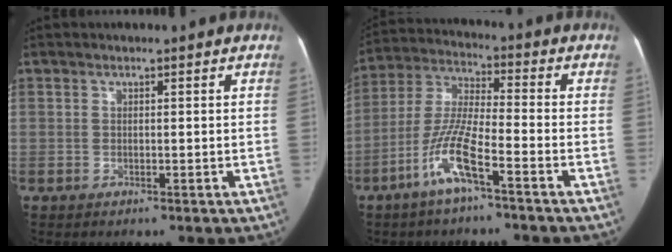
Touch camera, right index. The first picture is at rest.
{"total": 10.1, "force": [-5.4, 1.1, 8.5], "torque": [-0.186, 0.002, -0.109]}